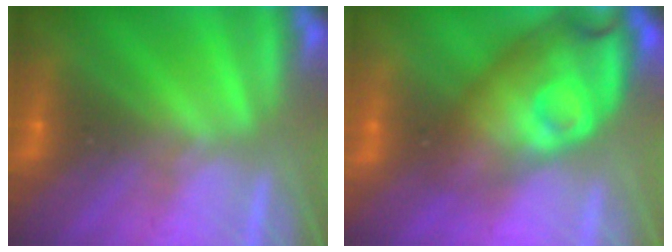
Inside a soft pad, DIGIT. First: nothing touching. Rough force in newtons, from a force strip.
{"total": 4.0}